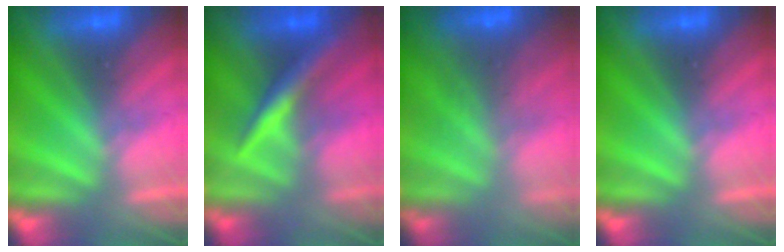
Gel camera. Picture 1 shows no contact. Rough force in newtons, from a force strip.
{"total": 2.4}
{"total": 7.3}
{"total": 0.0}